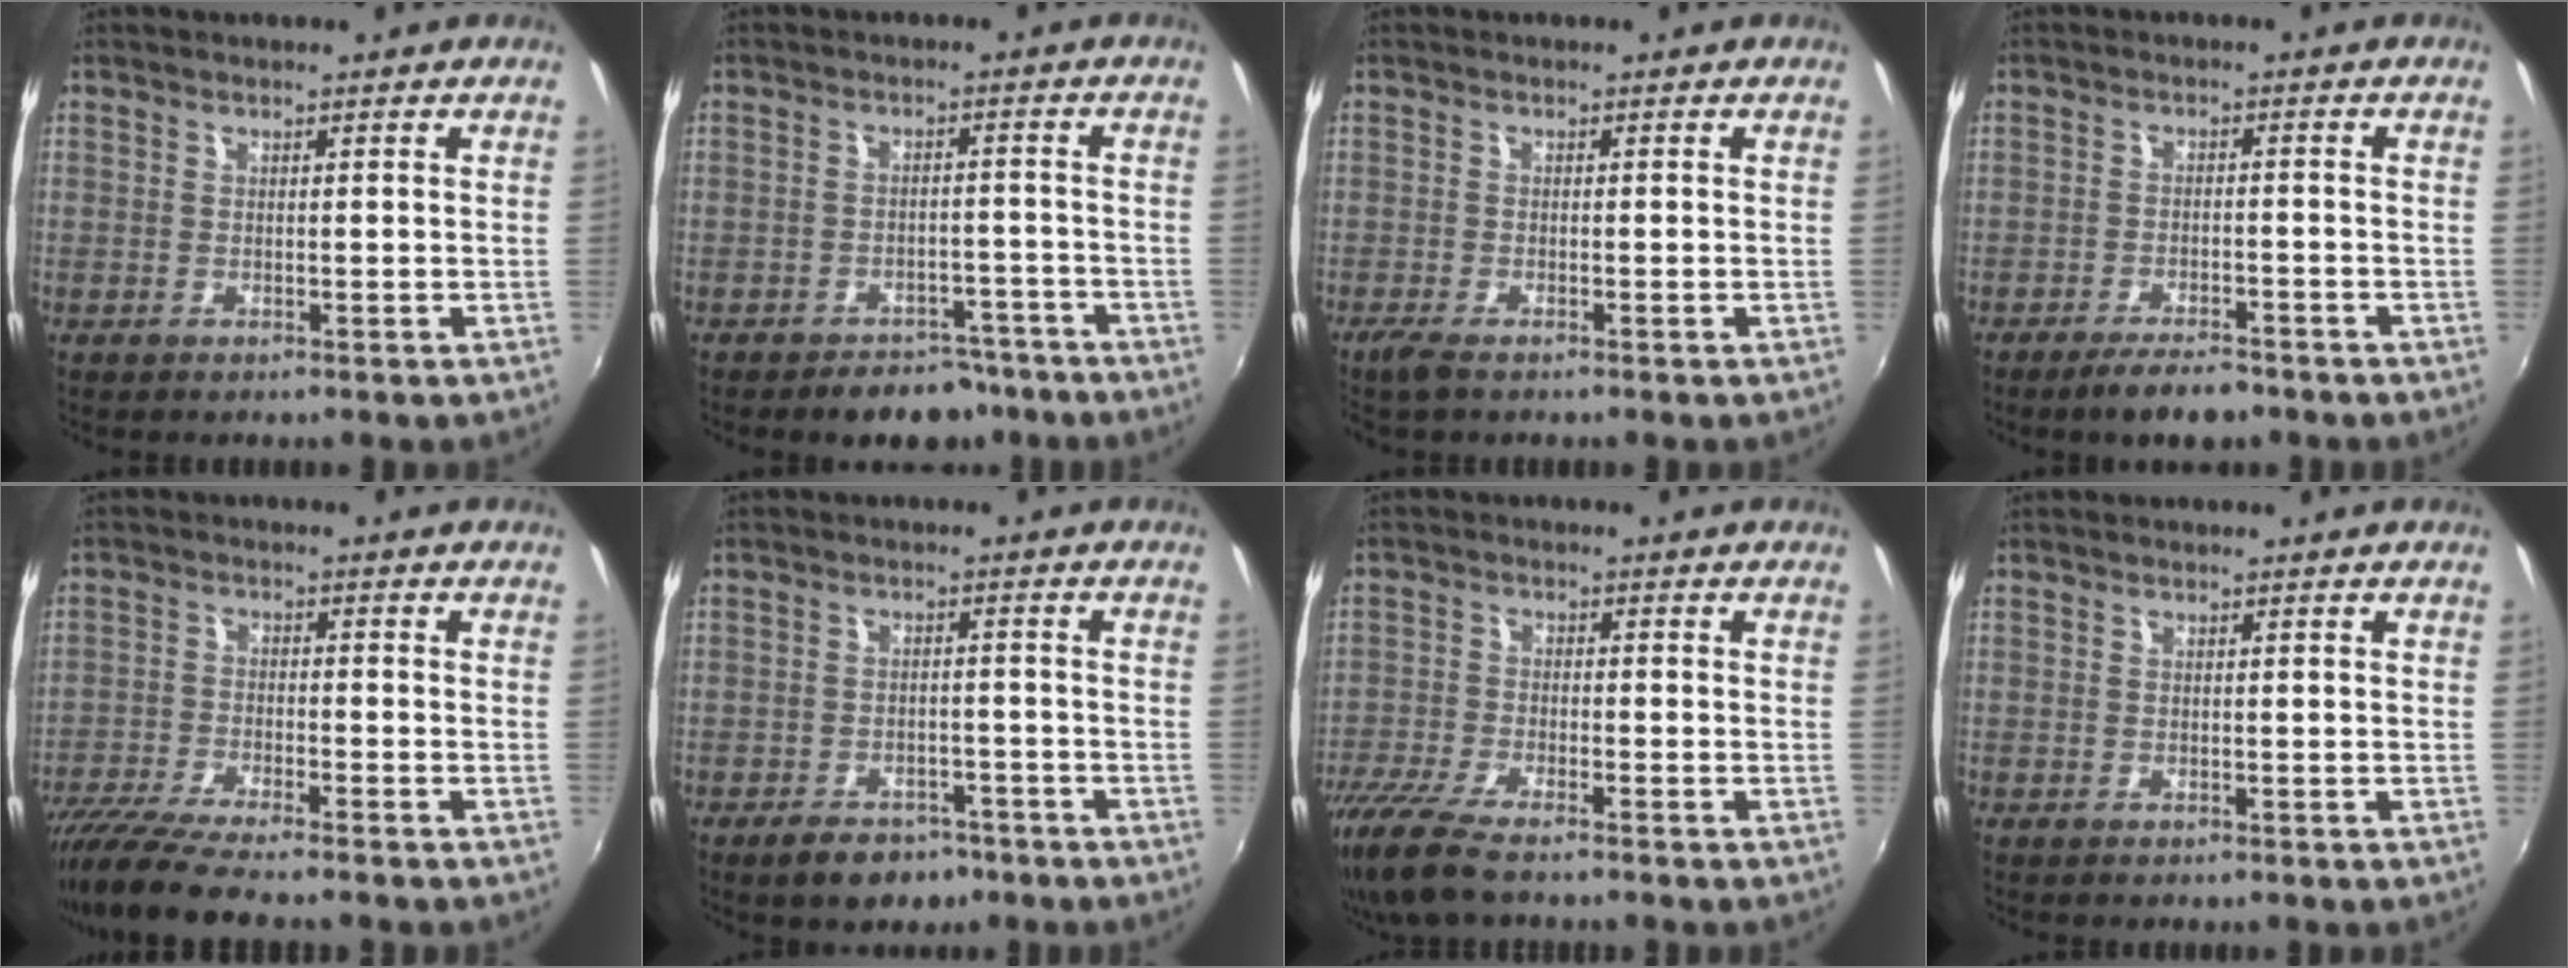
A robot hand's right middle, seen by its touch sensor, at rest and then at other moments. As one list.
[{"total": 8.2, "force": [-6.7, 4.2, 2.4], "torque": [-0.052, 0.014, -0.079]}, {"total": 2.4, "force": [-1.9, 0.3, 1.6], "torque": [-0.037, -0.008, -0.038]}, {"total": 6.1, "force": [-5.0, 1.6, 3.2], "torque": [-0.074, -0.006, -0.081]}, {"total": 9.8, "force": [-8.6, 0.4, 4.7], "torque": [-0.112, -0.030, -0.157]}, {"total": 7.1, "force": [-5.1, 4.0, 2.9], "torque": [-0.073, 0.005, -0.067]}, {"total": 10.8, "force": [-8.6, 2.2, 6.1], "torque": [-0.148, -0.038, -0.163]}, {"total": 0.0}]